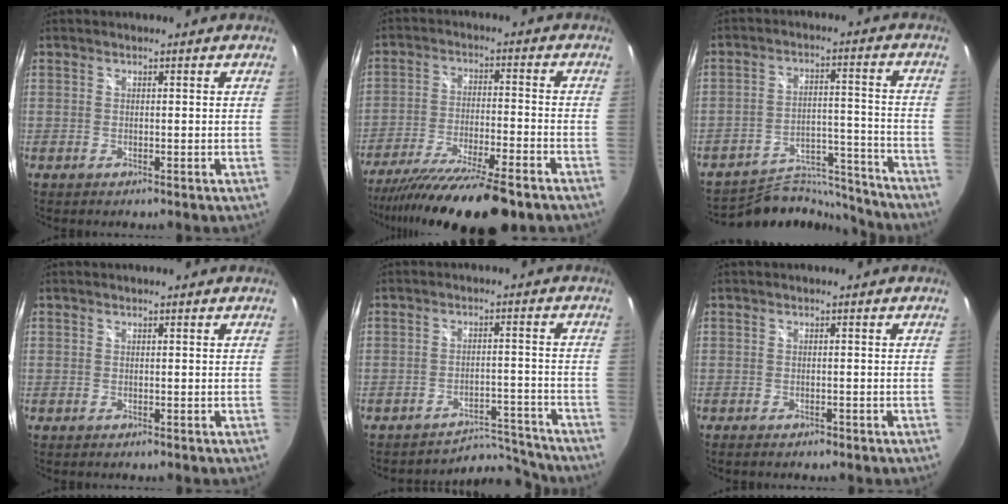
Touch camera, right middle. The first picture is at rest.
{"total": 19.0, "force": [-15.5, 2.0, 10.8], "torque": [-0.207, -0.048, -0.253]}
{"total": 14.1, "force": [-13.8, 2.4, 2.0], "torque": [-0.038, 0.024, -0.204]}
{"total": 0.0}
{"total": 7.7, "force": [-7.6, 0.7, -1.2], "torque": [0.012, 0.022, -0.111]}
{"total": 2.1, "force": [-1.7, 0.8, 0.9], "torque": [-0.017, -0.010, -0.027]}